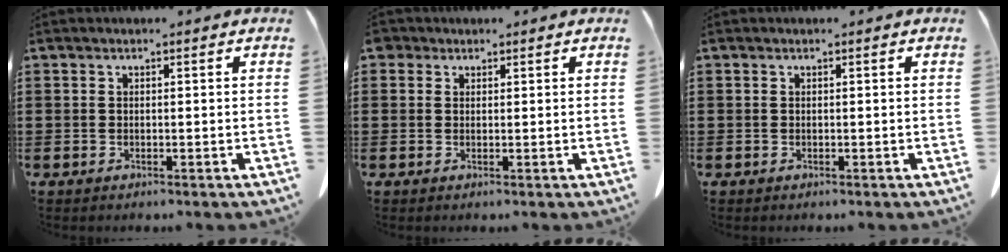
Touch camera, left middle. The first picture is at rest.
{"total": 1.2, "force": [0.8, 0.9, 0.3], "torque": [-0.011, 0.004, 0.016]}
{"total": 0.0}